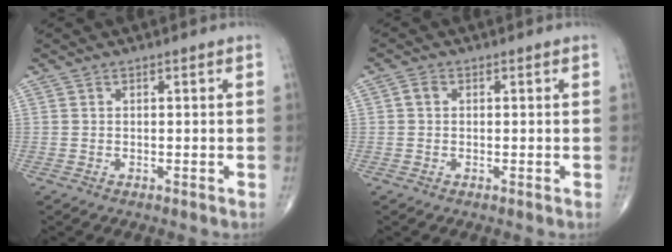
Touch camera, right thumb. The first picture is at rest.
{"total": 1.6, "force": [0.1, 1.3, 0.9], "torque": [-0.013, 0.005, 0.000]}